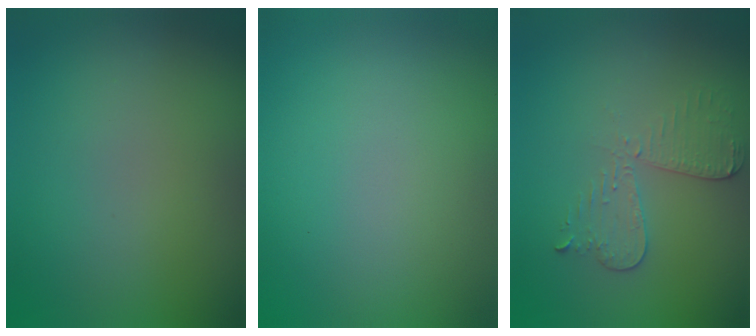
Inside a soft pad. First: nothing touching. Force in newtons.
{"total": 0.0}
{"total": 3.0, "press": 2.7, "slide": 1.2}